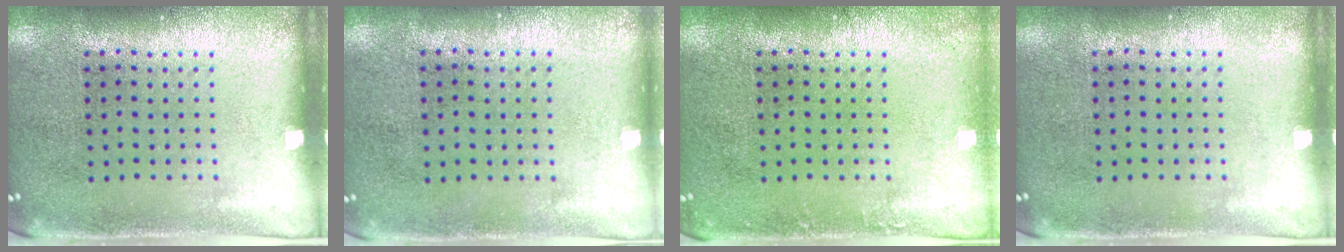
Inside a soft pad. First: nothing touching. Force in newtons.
{"total": 0.0}
{"total": 0.7, "press": 0.7, "slide": 0.1}
{"total": 0.0}